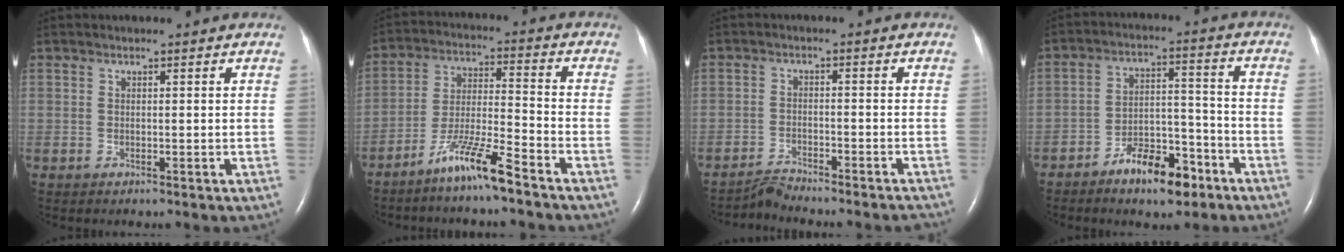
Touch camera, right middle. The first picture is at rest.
{"total": 8.8, "force": [-6.7, -0.2, 5.8], "torque": [-0.113, -0.018, -0.130]}
{"total": 5.2, "force": [-5.1, -0.9, 0.0], "torque": [0.004, -0.002, -0.083]}
{"total": 9.2, "force": [-6.3, 3.4, 5.9], "torque": [-0.096, 0.015, -0.102]}